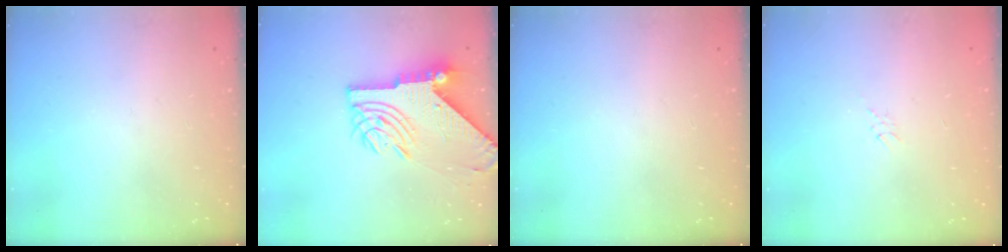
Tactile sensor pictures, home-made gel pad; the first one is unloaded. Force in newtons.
{"total": 9.4, "press": 9.4, "slide": 1.1}
{"total": 0.0}
{"total": 3.8, "press": 3.7, "slide": 0.6}